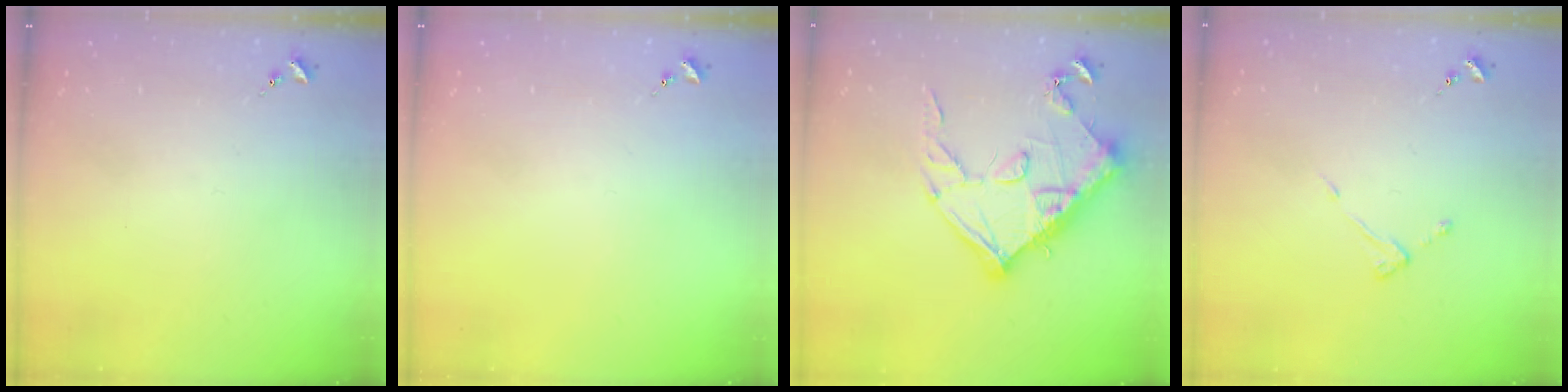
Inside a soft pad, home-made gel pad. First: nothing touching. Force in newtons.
{"total": 0.0}
{"total": 15.4, "press": 15.4, "slide": 0.9}
{"total": 3.8, "press": 3.8, "slide": 0.3}